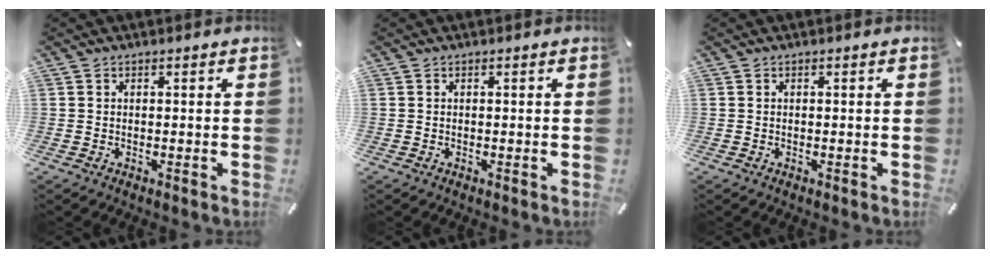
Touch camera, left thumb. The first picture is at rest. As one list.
[{"total": 0.0}, {"total": 0.0}]